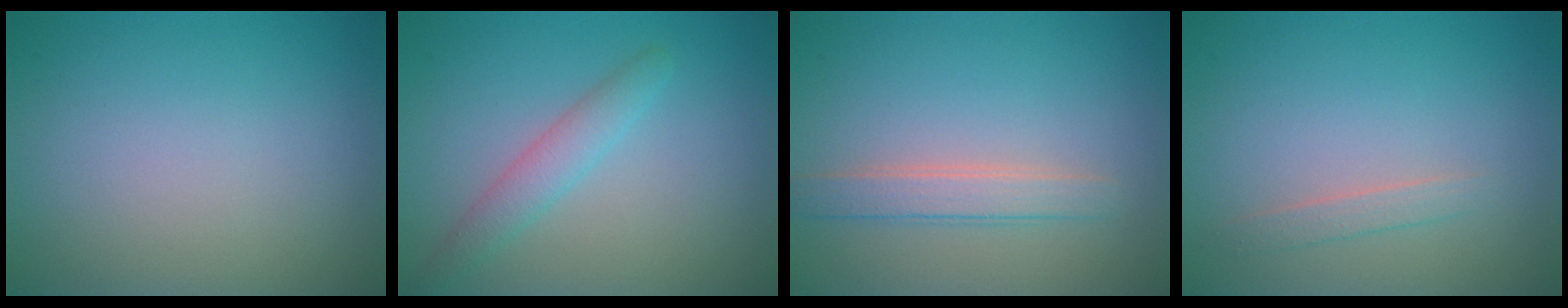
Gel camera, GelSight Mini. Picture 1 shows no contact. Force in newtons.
{"total": 2.4, "press": 2.4, "slide": 0.2}
{"total": 2.4, "press": 2.4, "slide": 0.2}
{"total": 1.2, "press": 1.2, "slide": 0.1}